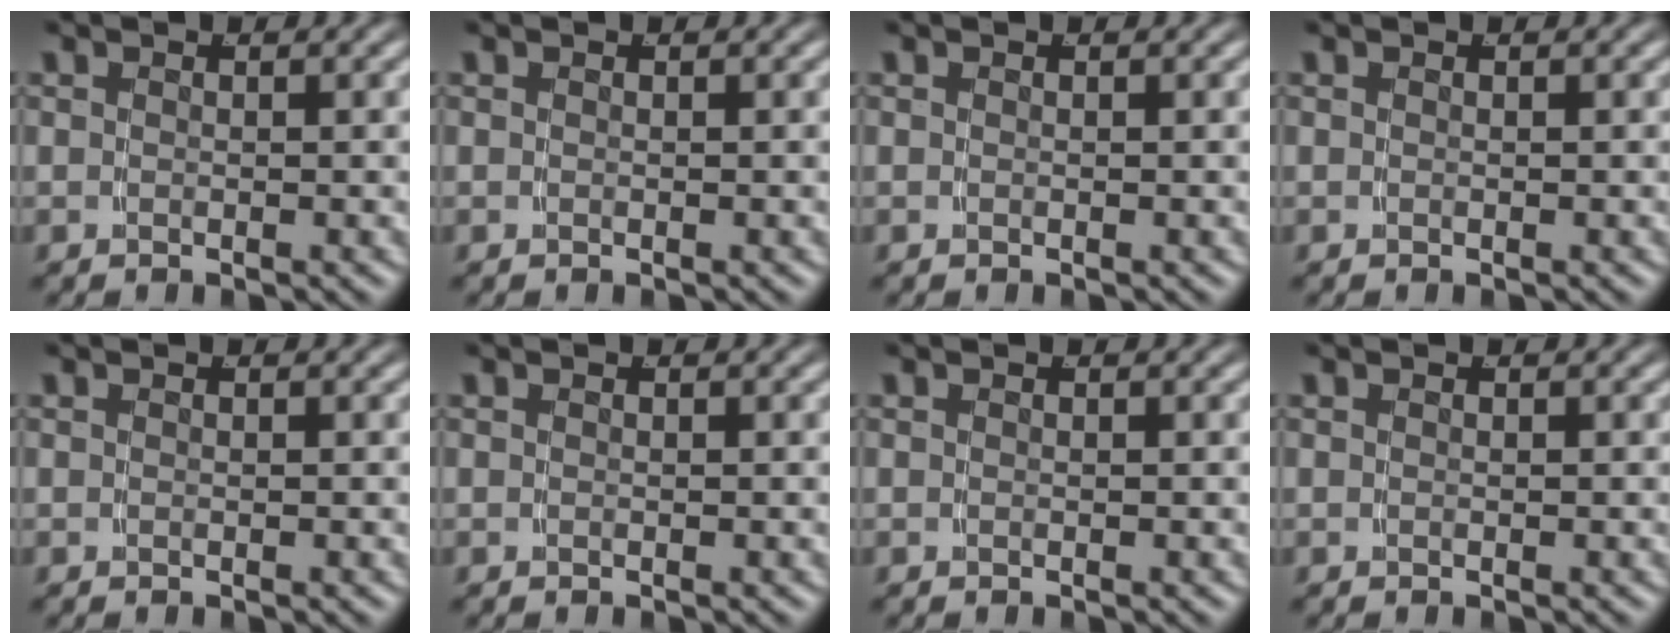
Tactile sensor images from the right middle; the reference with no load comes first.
{"total": 0.0}
{"total": 0.0}
{"total": 0.0}
{"total": 0.0}
{"total": 0.0}
{"total": 0.0}
{"total": 0.0}